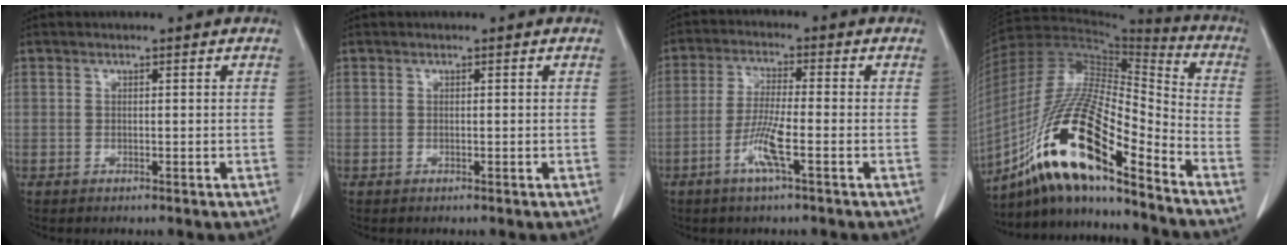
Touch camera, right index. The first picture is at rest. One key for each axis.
{"total": 0.0}
{"total": 6.4, "fx": -2.7, "fy": 0.2, "fz": 5.8, "tx": -0.118, "ty": -0.007, "tz": -0.054}
{"total": 19.8, "fx": -13.0, "fy": 2.8, "fz": 14.6, "tx": -0.295, "ty": -0.009, "tz": -0.236}